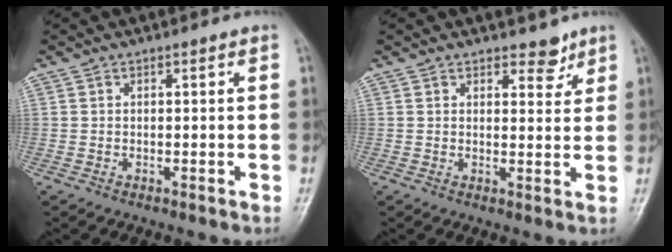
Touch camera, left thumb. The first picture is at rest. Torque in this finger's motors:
{"motor_torque": [-0.21, 0.11, -0.34, -0.01, -0.01]}